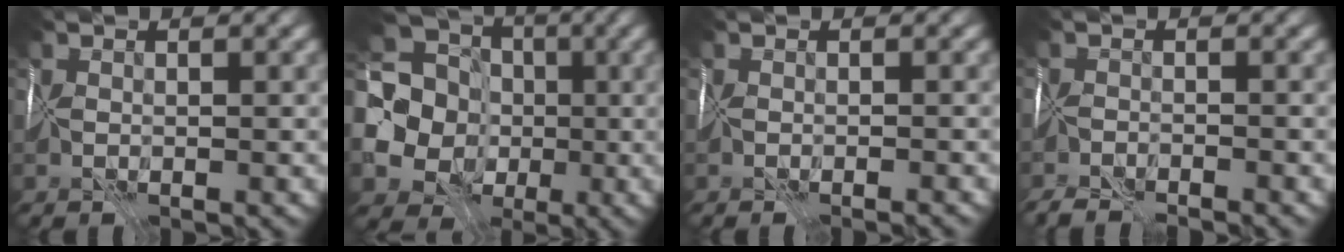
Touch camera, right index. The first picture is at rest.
{"total": 17.7, "force": [-0.5, 16.4, 6.6], "torque": [-0.185, 0.004, -0.045]}
{"total": 1.9, "force": [-1.8, 0.1, 0.5], "torque": [-0.004, 0.001, -0.017]}
{"total": 5.4, "force": [-5.1, 1.0, 1.2], "torque": [-0.015, -0.012, -0.073]}